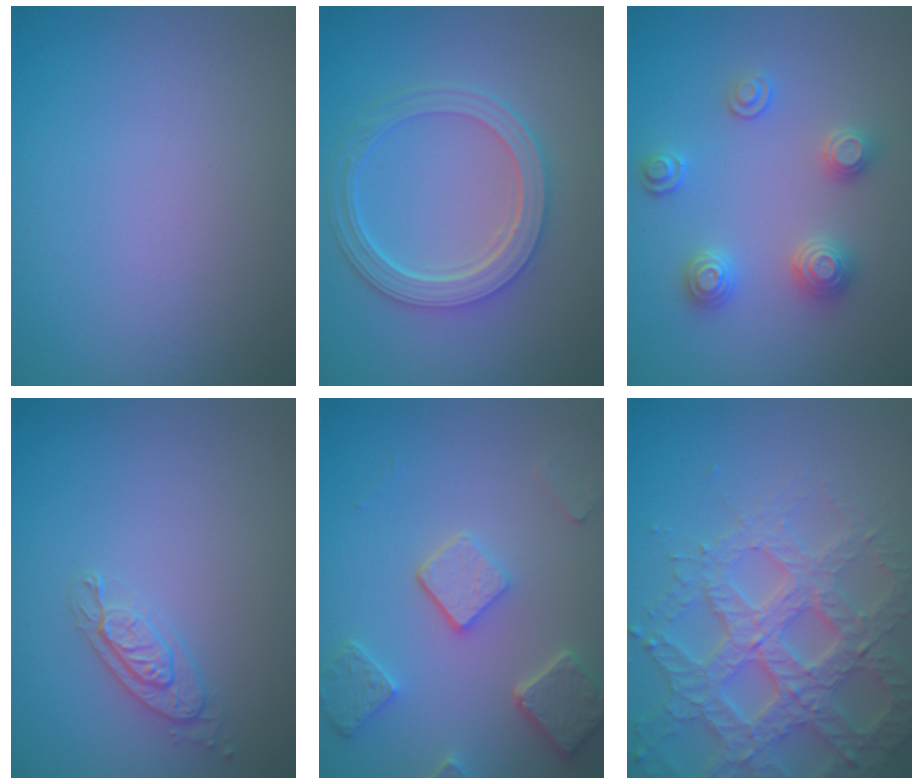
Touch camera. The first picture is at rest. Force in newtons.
{"total": 4.9, "press": 3.9, "slide": 3.0}
{"total": 2.9, "press": 2.8, "slide": 0.8}
{"total": 2.1, "press": 2.0, "slide": 0.6}
{"total": 5.1, "press": 4.0, "slide": 3.2}
{"total": 7.0, "press": 6.7, "slide": 1.8}